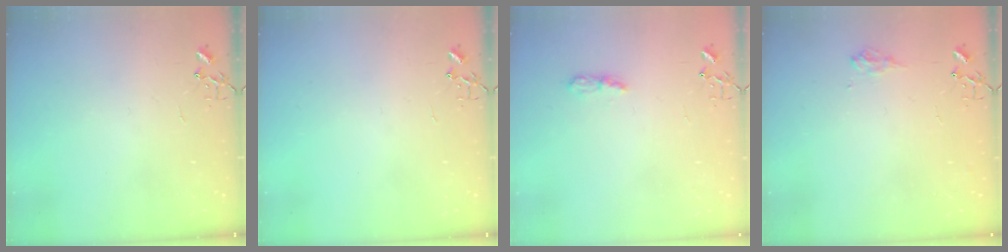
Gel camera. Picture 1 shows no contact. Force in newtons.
{"total": 0.0}
{"total": 6.1, "press": 6.1, "slide": 0.5}
{"total": 8.0, "press": 8.0, "slide": 1.0}